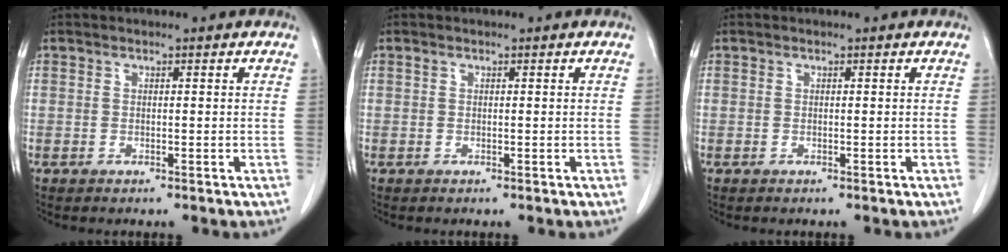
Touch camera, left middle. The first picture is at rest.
{"total": 0.0}
{"total": 0.0}